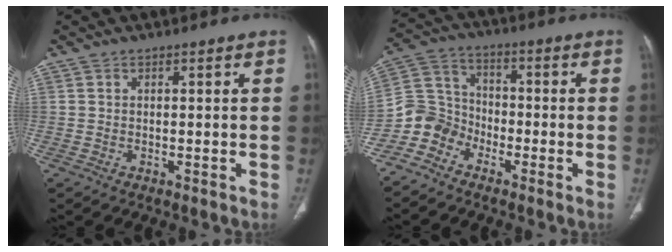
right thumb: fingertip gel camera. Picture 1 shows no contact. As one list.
[{"total": 7.8, "force": [-5.1, 5.7, 1.5], "torque": [-0.016, 0.049, -0.118]}]